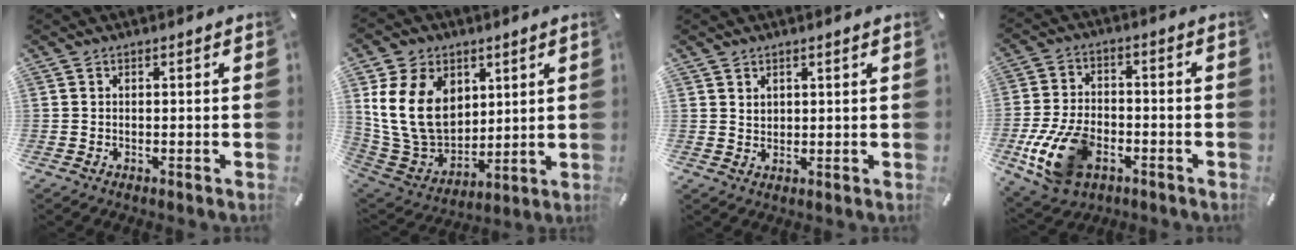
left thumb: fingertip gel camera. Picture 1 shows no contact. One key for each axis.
{"total": 17.6, "fx": 4.8, "fy": 13.6, "fz": 10.1, "tx": -0.223, "ty": -0.020, "tz": 0.091}
{"total": 1.5, "fx": 1.2, "fy": 0.7, "fz": 0.3, "tx": -0.006, "ty": -0.002, "tz": 0.024}
{"total": 14.4, "fx": -5.5, "fy": 9.1, "fz": 9.8, "tx": -0.198, "ty": 0.017, "tz": -0.094}